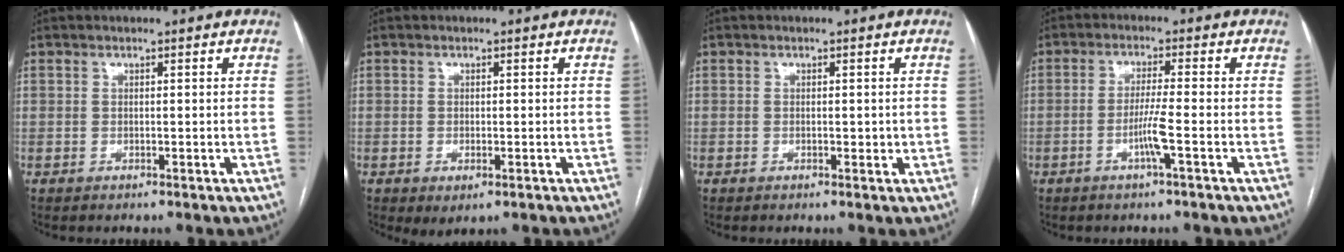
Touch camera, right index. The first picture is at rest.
{"total": 2.6, "force": [-1.1, 1.1, 2.1], "torque": [-0.031, -0.004, -0.008]}
{"total": 1.0, "force": [0.0, 0.6, 0.8], "torque": [-0.007, 0.002, 0.003]}
{"total": 4.1, "force": [-1.4, -0.7, 3.8], "torque": [-0.071, -0.003, -0.028]}